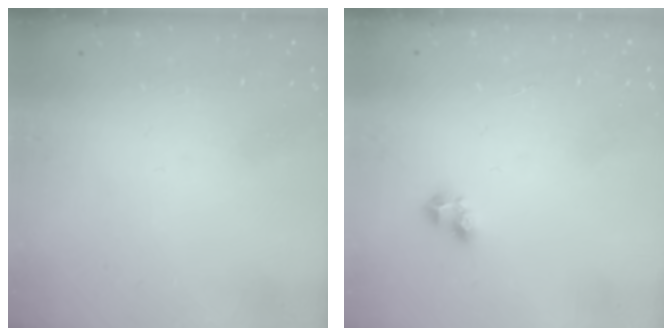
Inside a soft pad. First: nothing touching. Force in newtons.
{"total": 3.4, "press": 3.2, "slide": 1.2}